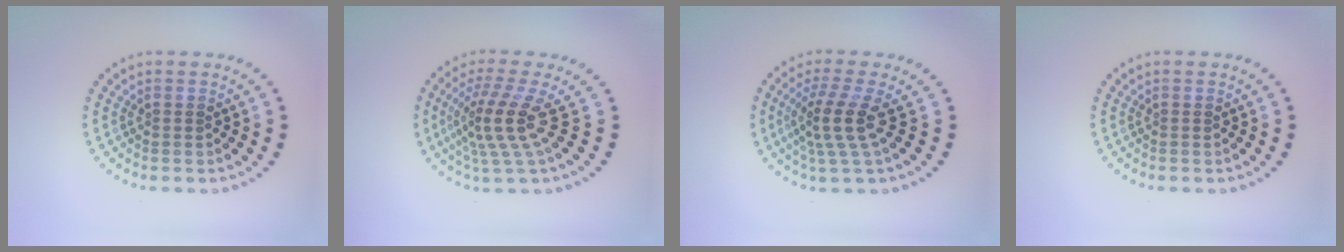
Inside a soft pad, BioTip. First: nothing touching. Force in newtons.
{"total": 4.2, "press": 3.0, "slide": 3.0}
{"total": 3.7, "press": 2.8, "slide": 2.5}
{"total": 0.0}